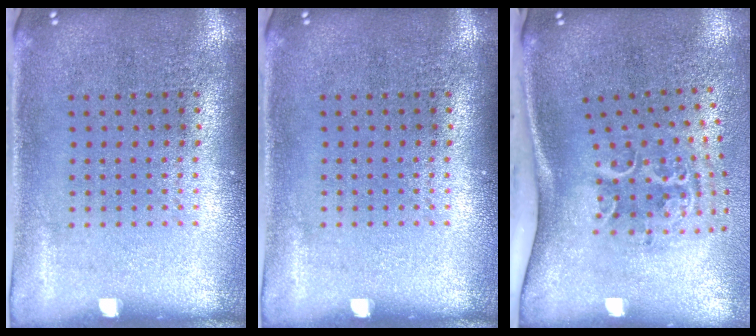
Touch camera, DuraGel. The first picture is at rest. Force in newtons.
{"total": 0.0}
{"total": 2.3, "press": 1.4, "slide": 1.8}